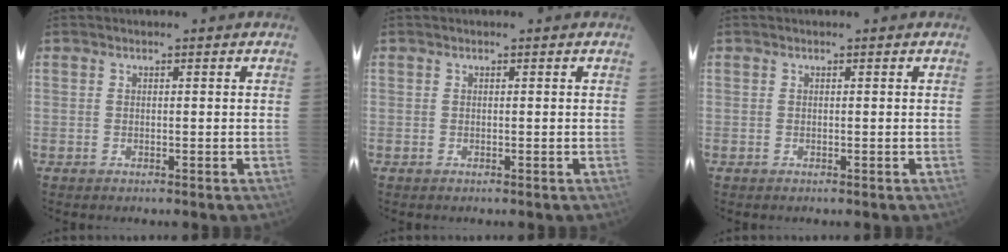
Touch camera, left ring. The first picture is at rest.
{"total": 0.0}
{"total": 0.0}